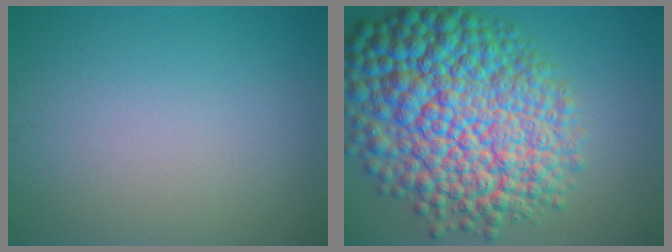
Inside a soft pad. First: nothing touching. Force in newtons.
{"total": 15.3, "press": 15.2, "slide": 0.3}